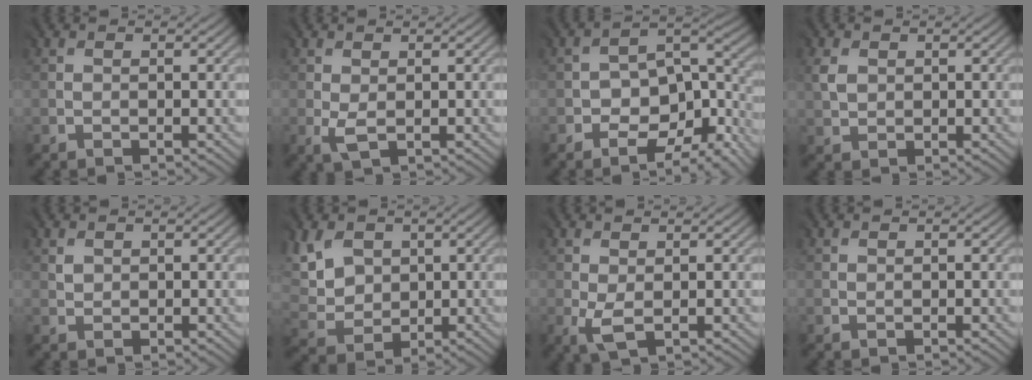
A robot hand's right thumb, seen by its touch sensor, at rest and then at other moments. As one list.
[{"total": 1.7, "force": [-0.1, 1.0, 1.4], "torque": [-0.047, -0.006, 0.000]}, {"total": 11.6, "force": [-6.8, 5.9, 7.4], "torque": [-0.115, -0.017, -0.102]}, {"total": 1.7, "force": [0.7, 1.5, 0.4], "torque": [-0.016, 0.002, 0.014]}, {"total": 1.1, "force": [0.8, 0.8, 0.1], "torque": [-0.005, 0.000, 0.017]}, {"total": 7.4, "force": [3.0, 5.5, 3.9], "torque": [-0.133, 0.009, 0.061]}, {"total": 2.5, "force": [-0.4, 1.4, 2.0], "torque": [-0.065, -0.007, -0.006]}, {"total": 0.0}]